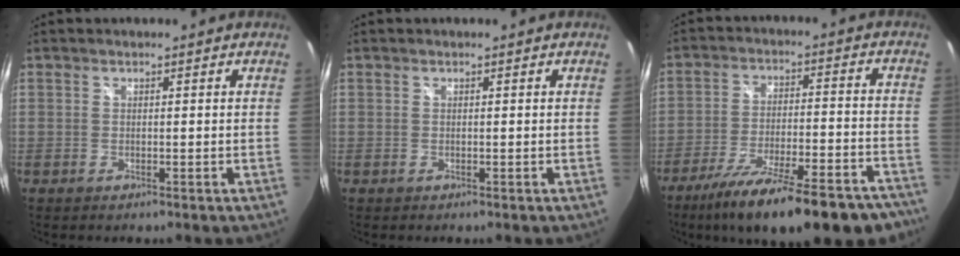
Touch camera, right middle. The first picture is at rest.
{"total": 0.0}
{"total": 24.8, "force": [-19.7, 6.1, 13.8], "torque": [-0.228, -0.042, -0.277]}